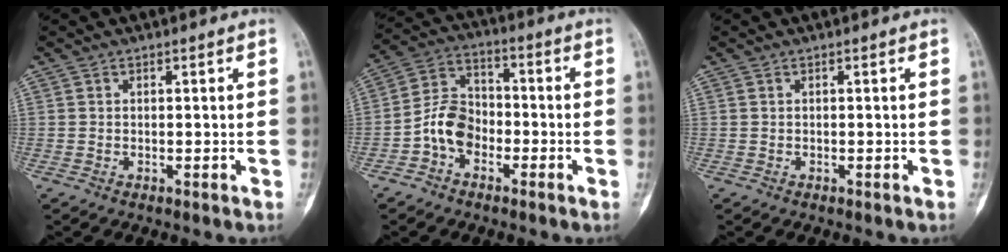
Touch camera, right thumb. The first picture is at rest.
{"total": 8.6, "force": [-3.2, 6.2, 5.0], "torque": [-0.079, 0.037, -0.072]}
{"total": 0.0}